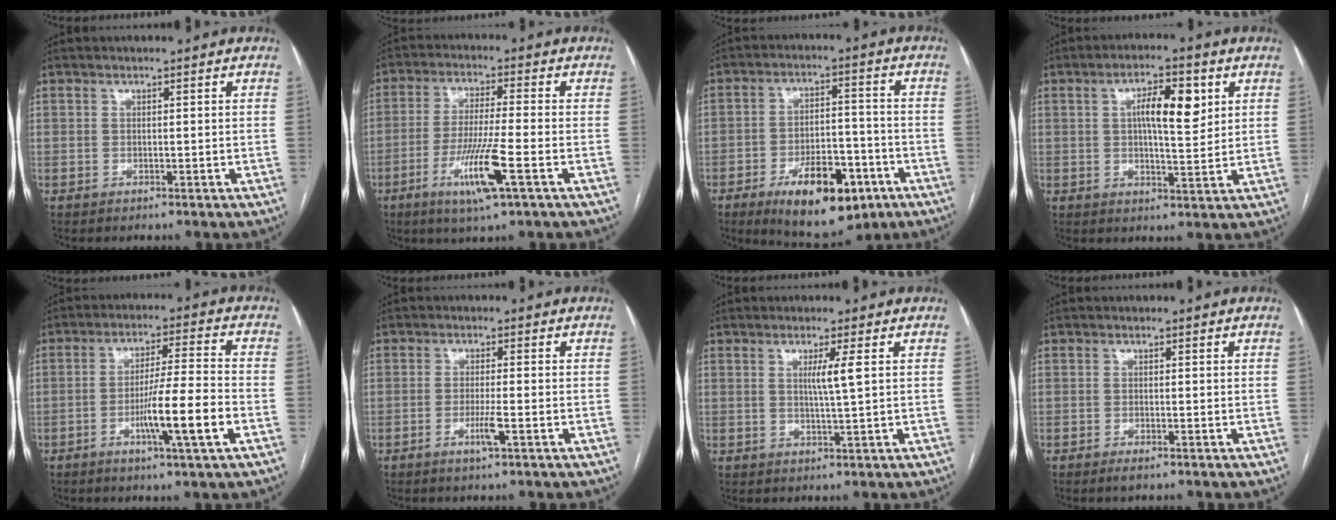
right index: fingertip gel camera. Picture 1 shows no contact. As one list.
[{"total": 9.9, "force": [-4.1, -0.2, 9.0], "torque": [-0.177, -0.017, -0.076]}, {"total": 14.3, "force": [-7.3, 6.0, 10.8], "torque": [-0.165, 0.004, -0.105]}, {"total": 8.1, "force": [2.4, 2.3, 7.4], "torque": [-0.124, 0.012, 0.038]}, {"total": 10.2, "force": [-3.7, -0.4, 9.5], "torque": [-0.166, -0.007, -0.063]}, {"total": 3.2, "force": [-1.5, -0.2, 2.9], "torque": [-0.057, -0.005, -0.027]}, {"total": 3.1, "force": [0.8, -0.5, 3.0], "torque": [-0.056, -0.005, 0.013]}, {"total": 1.4, "force": [-1.0, 0.2, 1.0], "torque": [-0.017, -0.002, -0.014]}]